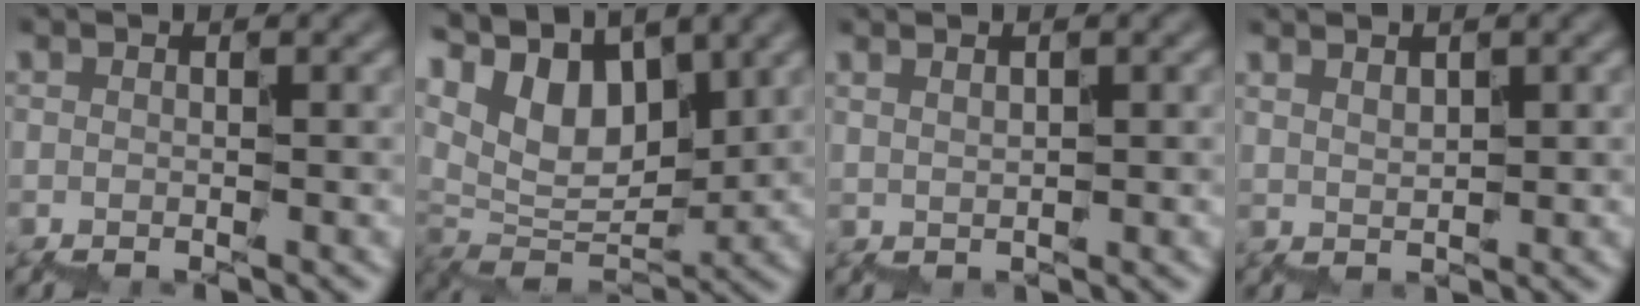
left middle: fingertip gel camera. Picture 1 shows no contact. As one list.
[{"total": 7.1, "force": [4.8, 3.6, 3.8], "torque": [-0.085, 0.012, 0.081]}, {"total": 0.9, "force": [0.9, 0.2, -0.3], "torque": [0.006, 0.004, 0.017]}, {"total": 1.5, "force": [1.4, 0.1, -0.6], "torque": [0.007, 0.000, 0.030]}]